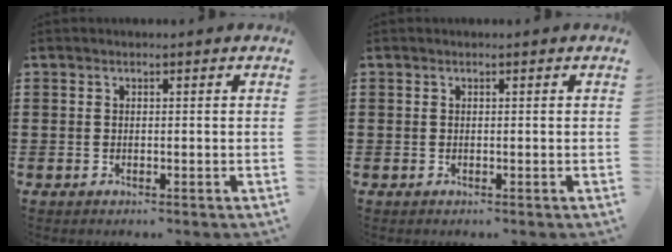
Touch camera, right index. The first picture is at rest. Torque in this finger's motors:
{"motor_torque": [0.00, 0.00, 0.00, 0.00]}